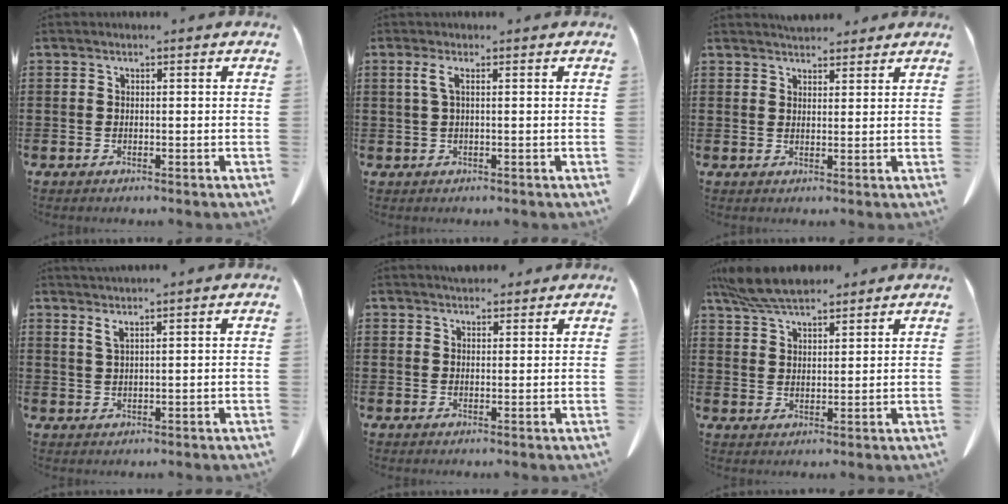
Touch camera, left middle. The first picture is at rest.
{"total": 2.0, "force": [0.5, 0.2, 2.0], "torque": [-0.048, -0.005, 0.006]}
{"total": 2.8, "force": [2.7, 0.6, 0.3], "torque": [-0.013, -0.005, 0.053]}
{"total": 2.1, "force": [1.5, 0.0, 1.4], "torque": [-0.031, -0.002, 0.029]}
{"total": 2.5, "force": [2.3, 0.7, 0.3], "torque": [-0.013, -0.004, 0.046]}
{"total": 6.8, "force": [6.0, 1.6, 2.9], "torque": [-0.074, -0.015, 0.114]}